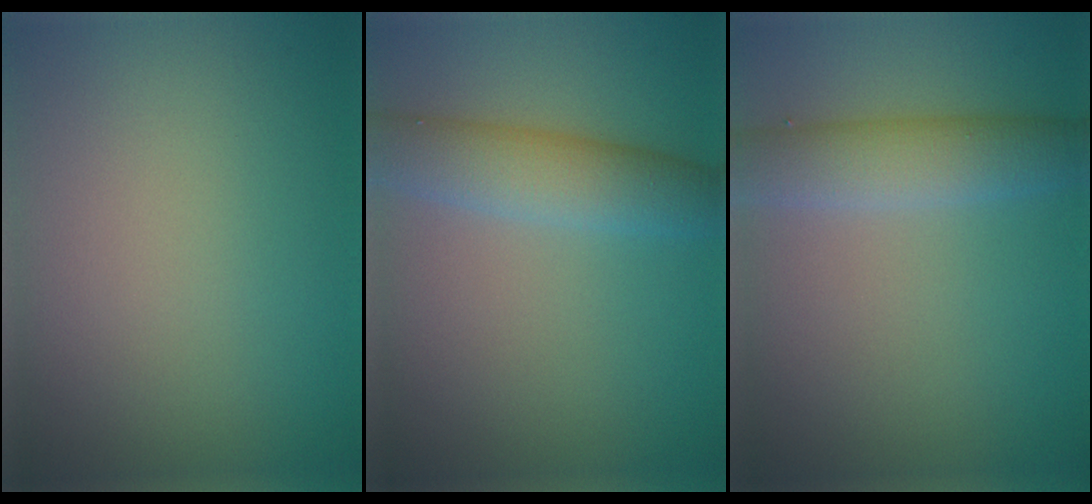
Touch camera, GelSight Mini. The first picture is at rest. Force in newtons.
{"total": 4.8, "press": 4.8, "slide": 0.1}
{"total": 4.3, "press": 4.3, "slide": 0.3}